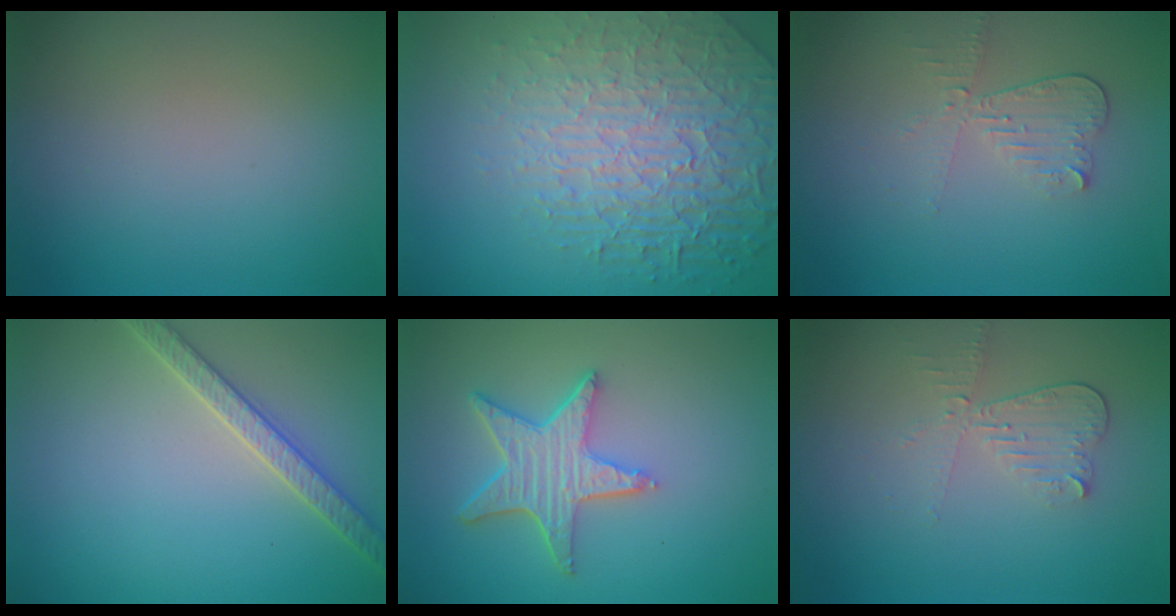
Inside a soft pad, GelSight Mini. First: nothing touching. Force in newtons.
{"total": 7.6, "press": 5.8, "slide": 5.0}
{"total": 2.5, "press": 2.3, "slide": 0.9}
{"total": 3.1, "press": 2.9, "slide": 0.9}
{"total": 5.1, "press": 4.0, "slide": 3.1}
{"total": 2.3, "press": 2.1, "slide": 0.8}